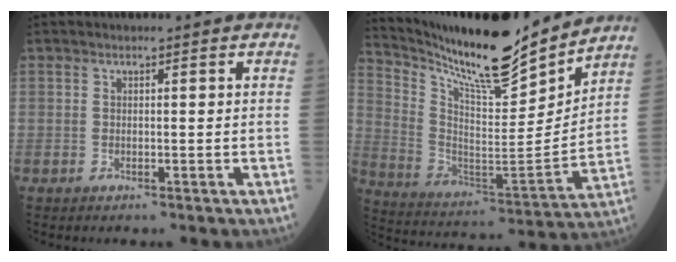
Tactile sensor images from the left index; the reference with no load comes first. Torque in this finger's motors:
{"motor_torque": [0.96, -1.18, 0.20, 0.06]}